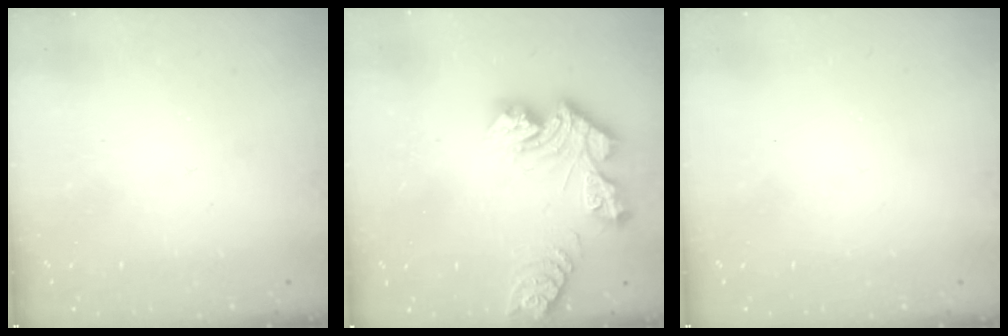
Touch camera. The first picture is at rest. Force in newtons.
{"total": 13.6, "press": 13.6, "slide": 1.3}
{"total": 0.0}